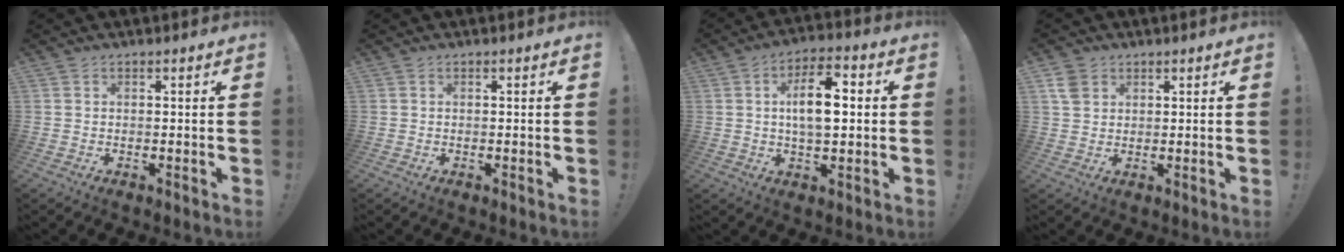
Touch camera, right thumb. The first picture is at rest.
{"total": 0.0}
{"total": 11.4, "force": [1.2, 5.8, 9.7], "torque": [-0.163, 0.007, 0.015]}
{"total": 4.8, "force": [2.5, 3.4, 2.1], "torque": [-0.032, -0.006, 0.049]}